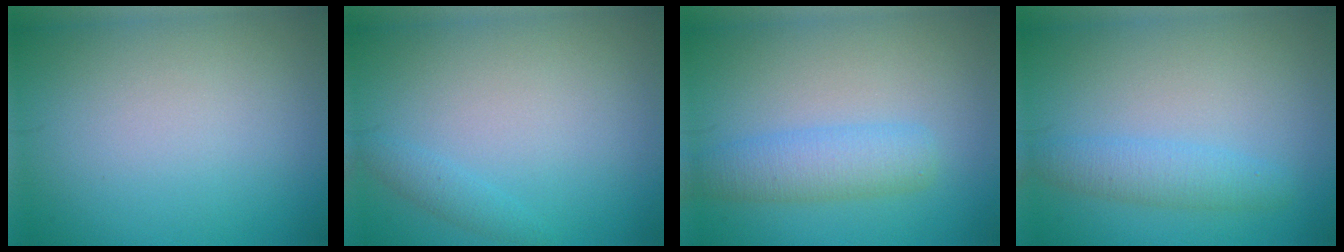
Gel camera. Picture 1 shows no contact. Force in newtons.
{"total": 1.2, "press": 1.2, "slide": 0.1}
{"total": 3.5, "press": 3.5, "slide": 0.2}
{"total": 2.4, "press": 2.4, "slide": 0.1}